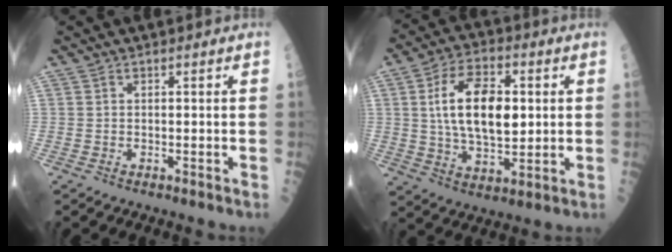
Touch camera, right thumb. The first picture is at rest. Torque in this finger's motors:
{"motor_torque": [-0.18, 1.03, 0.61, -0.34, 0.38]}